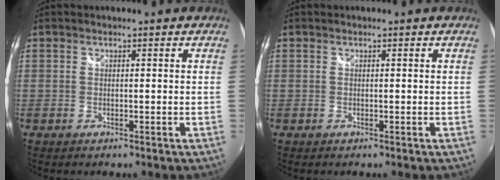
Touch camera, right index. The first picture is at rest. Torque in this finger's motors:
{"motor_torque": [0.04, 0.06, 0.00, 0.00]}